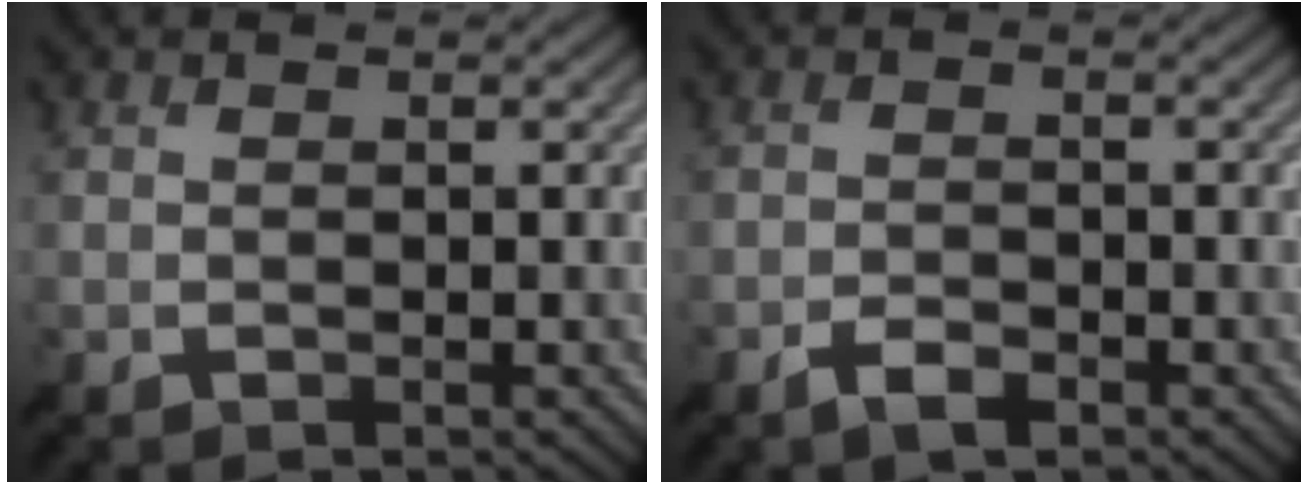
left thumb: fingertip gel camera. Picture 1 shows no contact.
{"total": 2.2, "force": [-1.7, 0.7, 1.3], "torque": [-0.029, -0.001, -0.033]}